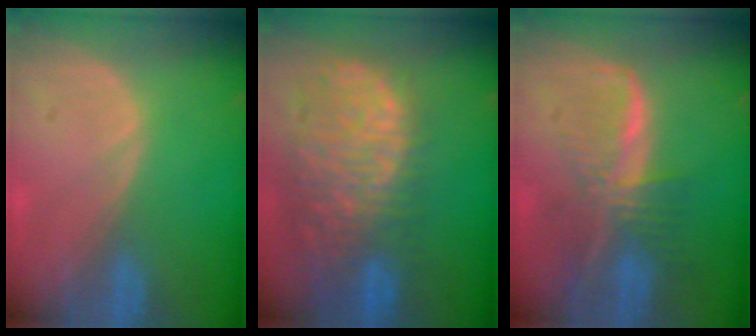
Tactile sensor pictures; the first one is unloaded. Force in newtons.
{"total": 13.1, "press": 10.9, "slide": 7.3}
{"total": 8.2, "press": 7.0, "slide": 4.2}